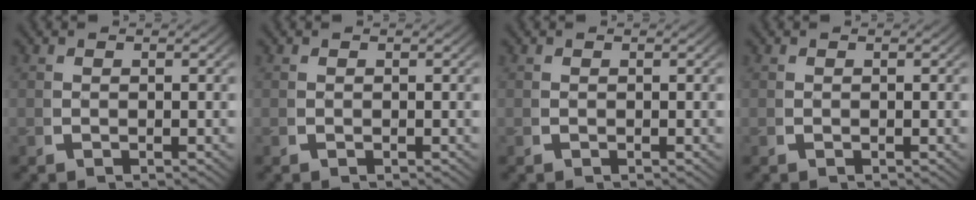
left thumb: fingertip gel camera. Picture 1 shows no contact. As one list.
[{"total": 0.0}, {"total": 0.0}, {"total": 0.0}]